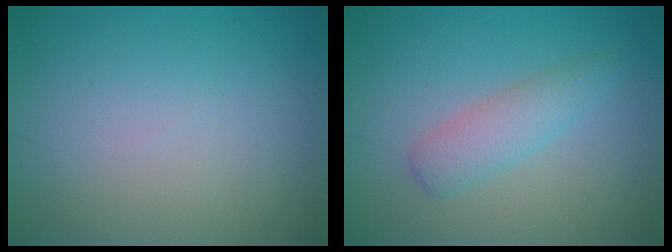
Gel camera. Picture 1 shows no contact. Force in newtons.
{"total": 2.6, "press": 2.6, "slide": 0.1}